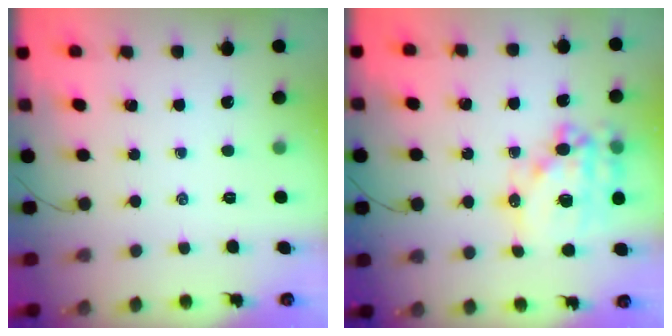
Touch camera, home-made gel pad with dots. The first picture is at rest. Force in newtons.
{"total": 19.0, "press": 18.6, "slide": 3.8}